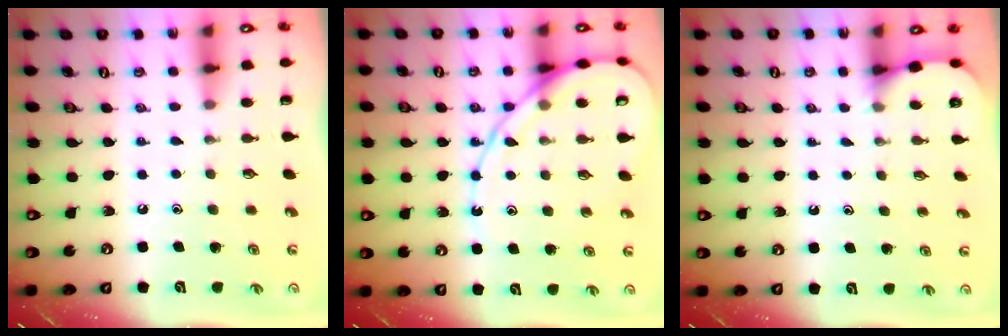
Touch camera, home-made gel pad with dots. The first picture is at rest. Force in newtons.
{"total": 11.9, "press": 11.9, "slide": 1.1}
{"total": 3.5, "press": 3.4, "slide": 0.3}